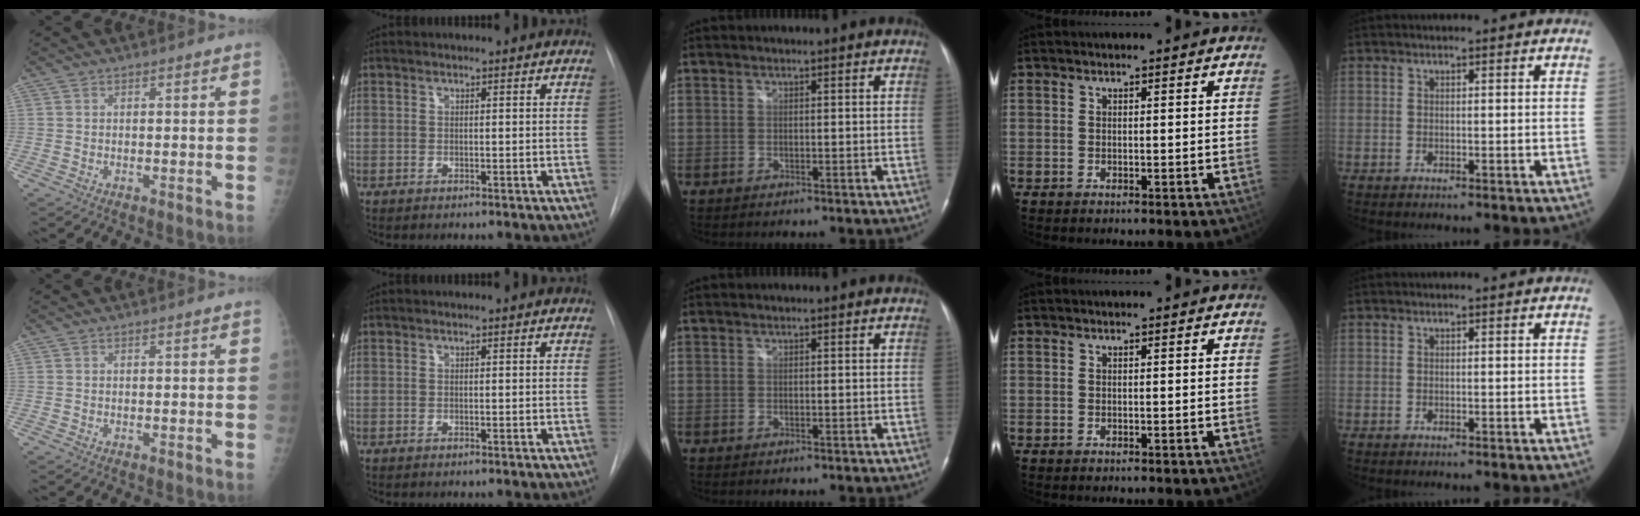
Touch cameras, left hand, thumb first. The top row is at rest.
{}